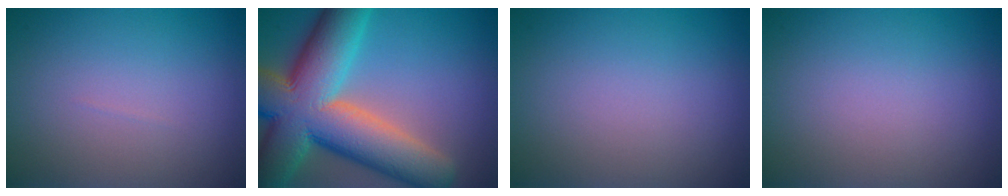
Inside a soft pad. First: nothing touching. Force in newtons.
{"total": 15.1, "press": 15.1, "slide": 0.9}
{"total": 0.0}
{"total": 0.0}